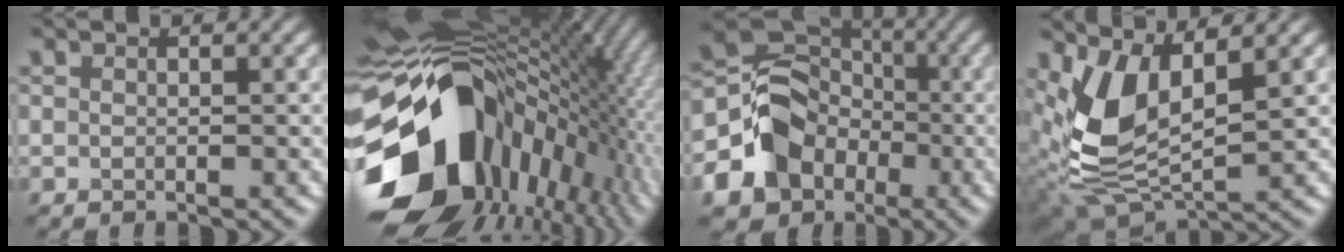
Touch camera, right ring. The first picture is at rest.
{"total": 18.5, "force": [-2.6, 13.5, 12.3], "torque": [-0.222, -0.006, -0.050]}
{"total": 9.9, "force": [-3.4, 8.6, 3.7], "torque": [-0.051, -0.010, -0.077]}
{"total": 7.8, "force": [2.0, 4.1, 6.4], "torque": [-0.146, -0.016, 0.039]}